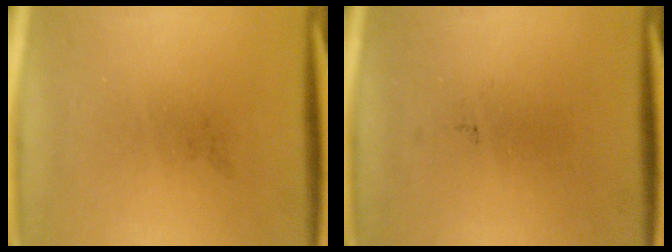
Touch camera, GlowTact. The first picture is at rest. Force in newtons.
{"total": 0.0}